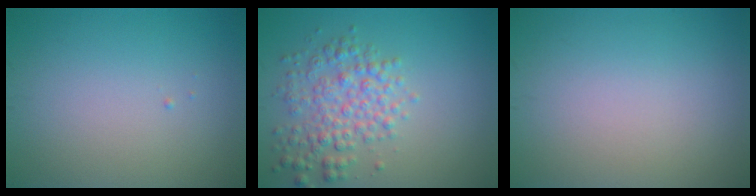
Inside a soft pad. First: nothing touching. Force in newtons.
{"total": 4.1, "press": 4.1, "slide": 0.1}
{"total": 0.0}